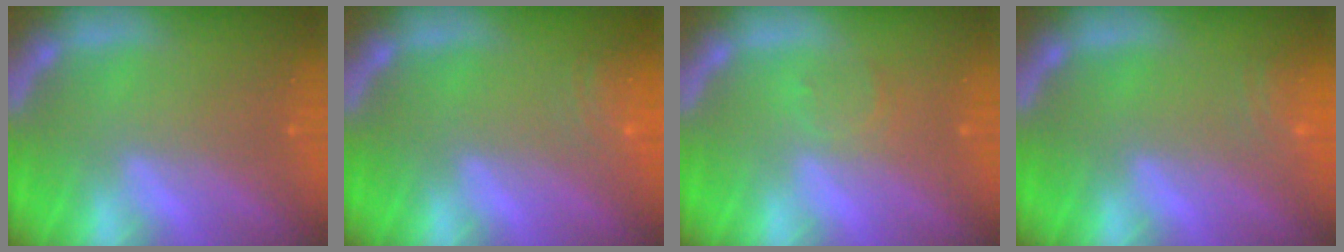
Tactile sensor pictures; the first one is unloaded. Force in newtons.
{"total": 4.5}
{"total": 1.5}
{"total": 4.0}